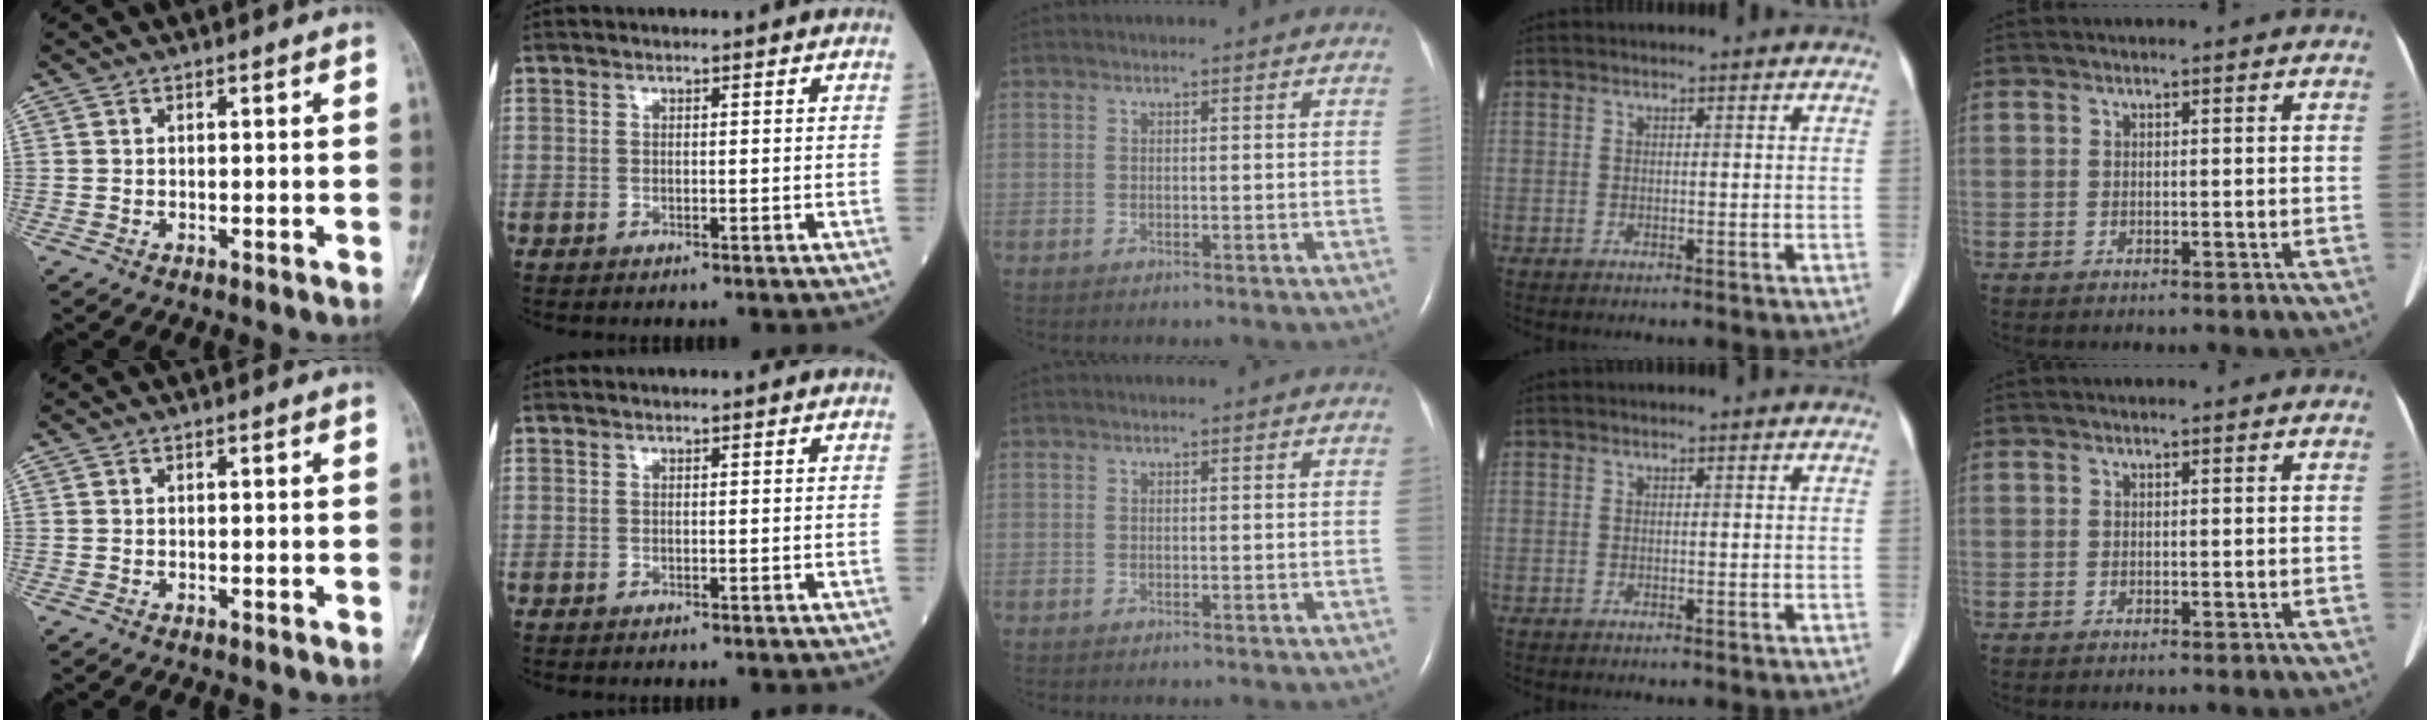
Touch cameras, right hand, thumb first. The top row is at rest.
{}